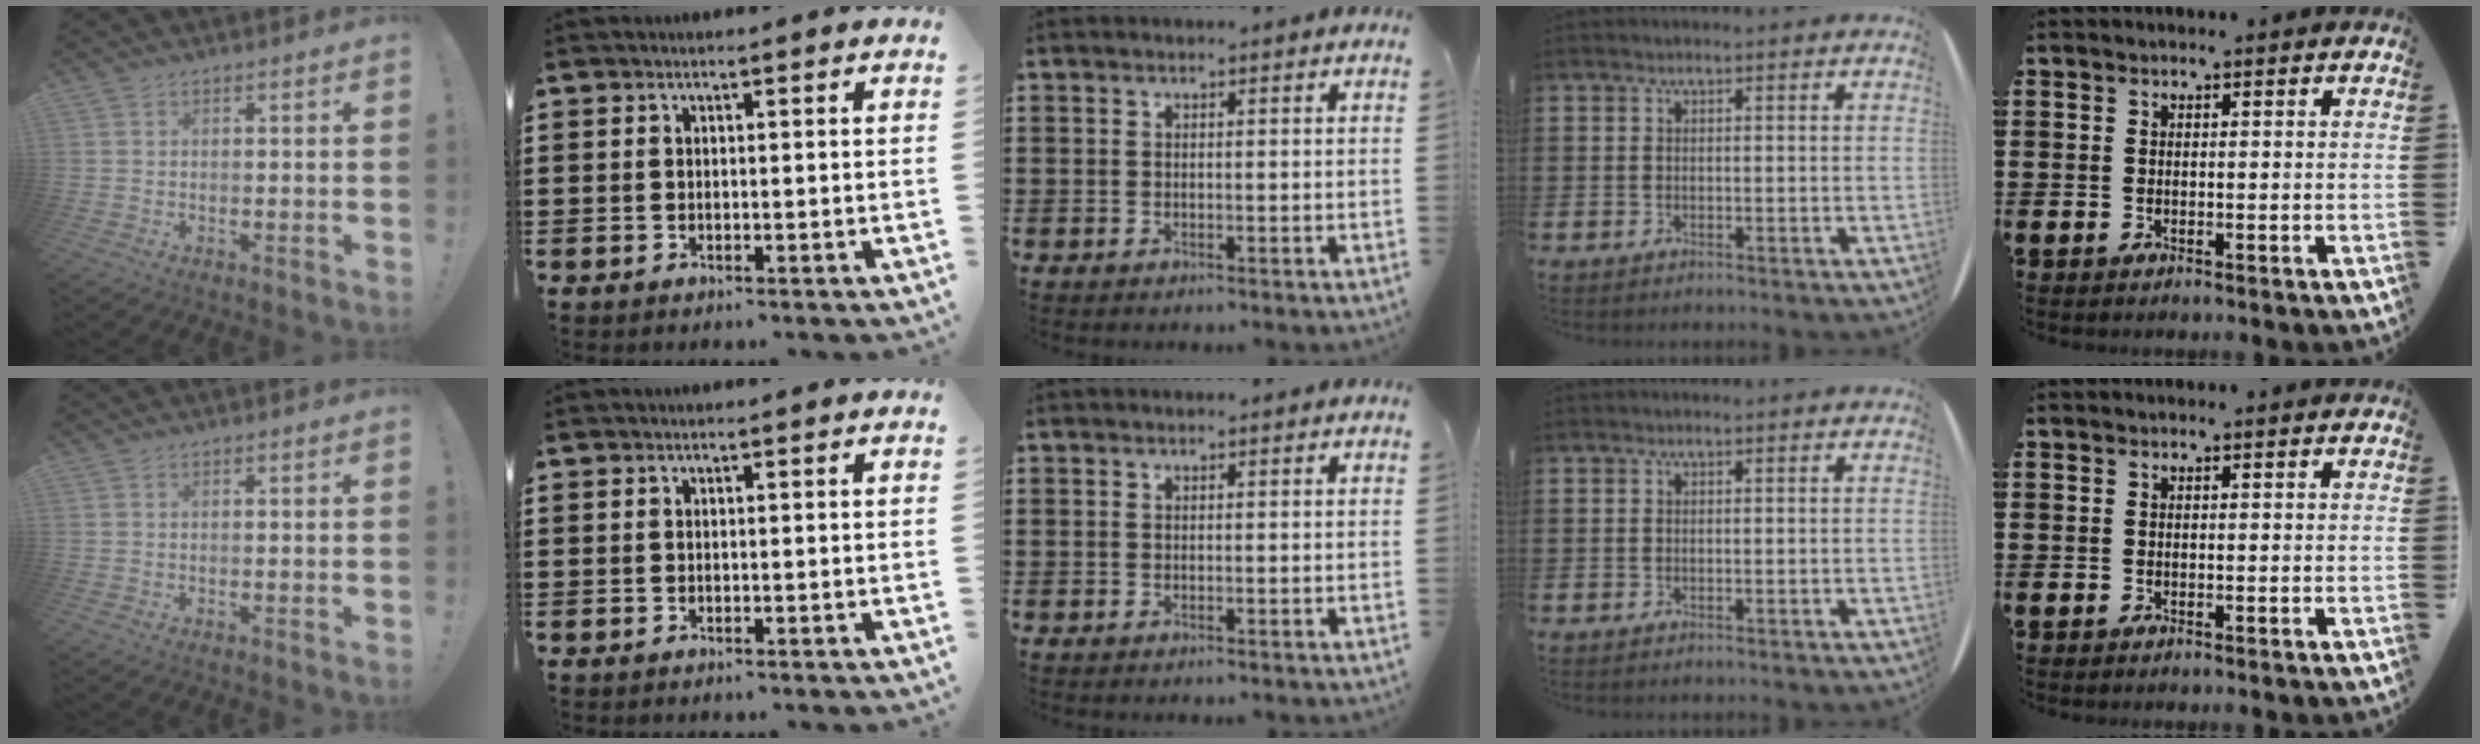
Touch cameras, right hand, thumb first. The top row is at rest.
{}